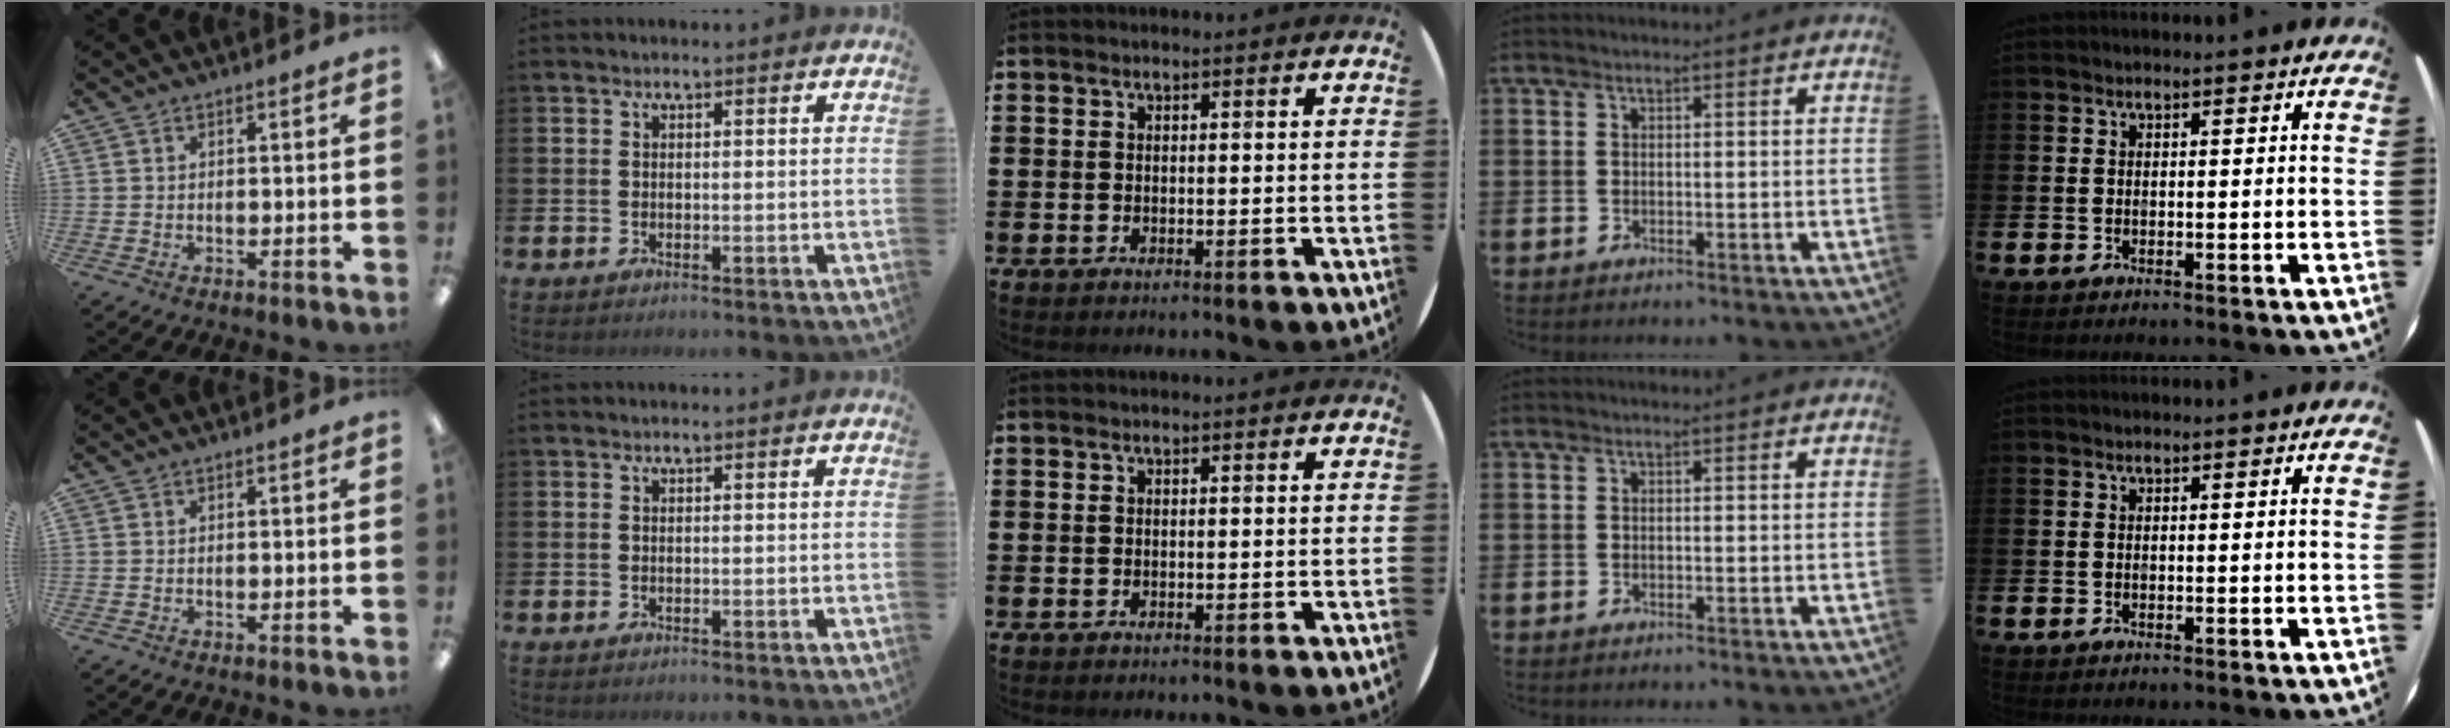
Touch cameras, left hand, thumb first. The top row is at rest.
{}